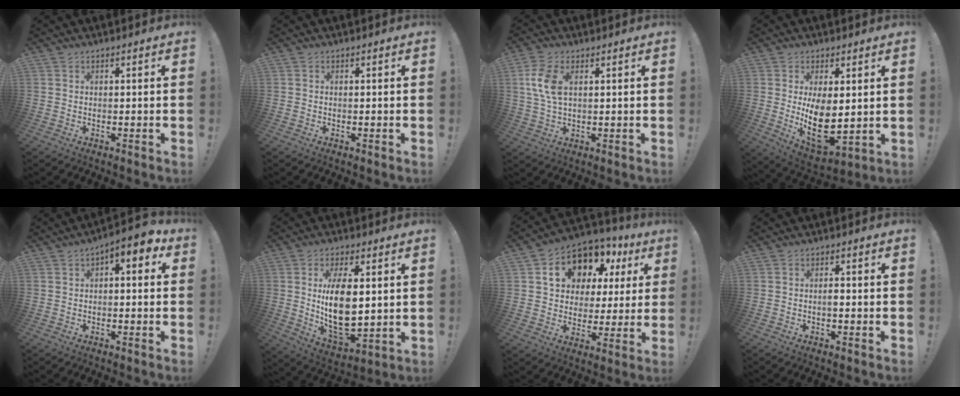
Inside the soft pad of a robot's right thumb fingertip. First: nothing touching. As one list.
[{"total": 0.0}, {"total": 8.7, "force": [2.2, 4.9, 6.8], "torque": [-0.130, 0.000, 0.039]}, {"total": 14.0, "force": [1.0, 7.5, 11.8], "torque": [-0.188, -0.038, 0.028]}, {"total": 4.0, "force": [0.4, 2.0, 3.4], "torque": [-0.038, -0.007, 0.002]}, {"total": 15.4, "force": [2.6, 7.5, 13.2], "torque": [-0.245, -0.025, 0.043]}, {"total": 14.2, "force": [7.8, 9.8, 6.8], "torque": [-0.108, -0.052, 0.149]}, {"total": 1.6, "force": [-0.7, 0.6, 1.4], "torque": [-0.022, 0.005, -0.012]}]